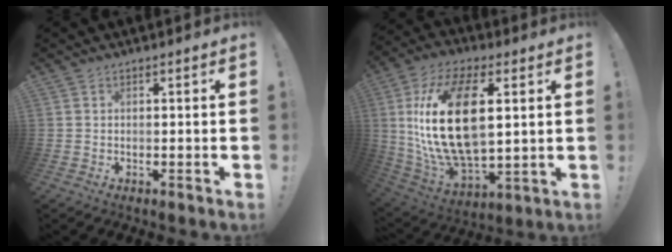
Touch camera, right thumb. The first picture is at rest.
{"total": 23.9, "force": [4.2, 12.6, 19.9], "torque": [-0.398, -0.005, 0.071]}